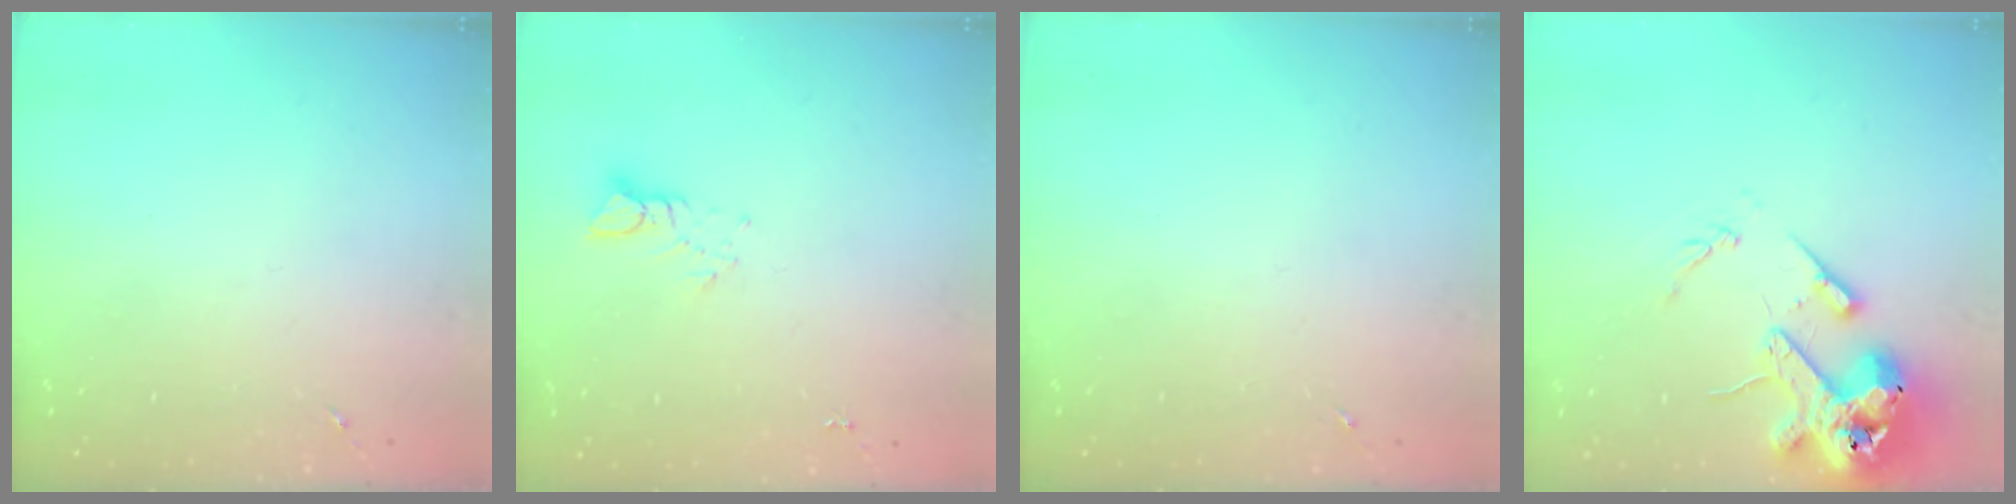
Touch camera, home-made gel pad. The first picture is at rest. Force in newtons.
{"total": 3.8, "press": 3.8, "slide": 0.3}
{"total": 0.0}
{"total": 16.3, "press": 16.0, "slide": 2.6}